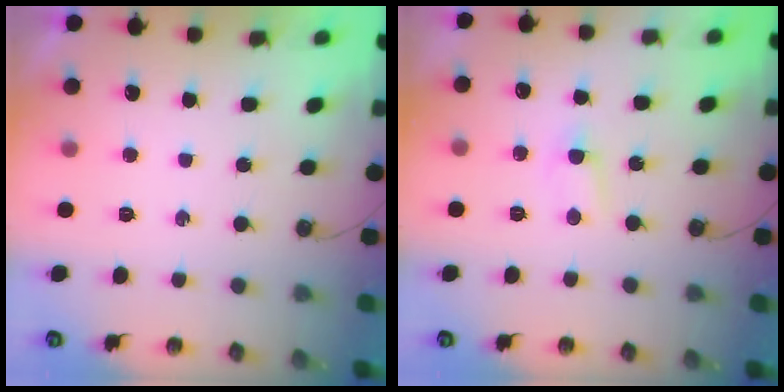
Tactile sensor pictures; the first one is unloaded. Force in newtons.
{"total": 2.6, "press": 2.6, "slide": 0.3}